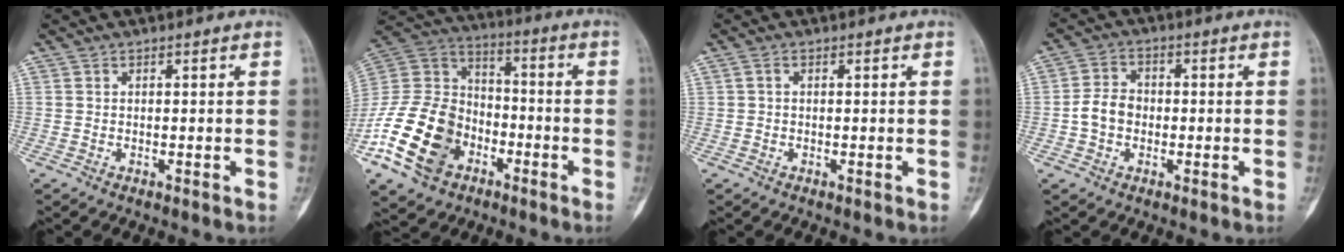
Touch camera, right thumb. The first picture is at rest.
{"total": 19.5, "force": [-8.9, 13.9, 10.4], "torque": [-0.188, 0.066, -0.167]}
{"total": 0.8, "force": [0.2, 0.5, 0.6], "torque": [-0.012, 0.004, 0.001]}
{"total": 5.5, "force": [-0.9, 4.3, 3.3], "torque": [-0.053, 0.018, -0.024]}